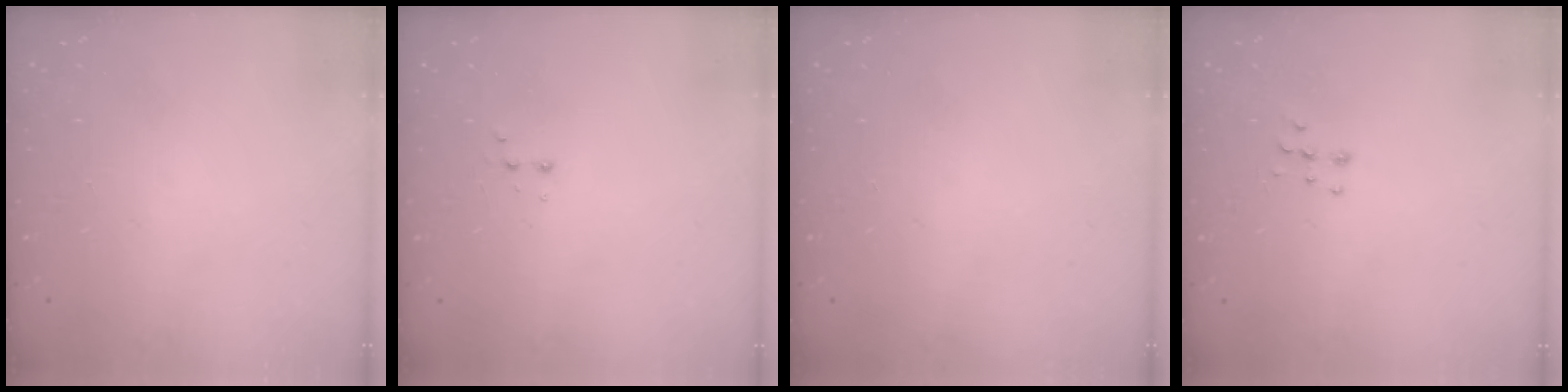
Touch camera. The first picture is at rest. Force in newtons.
{"total": 2.5, "press": 2.4, "slide": 0.8}
{"total": 0.0}
{"total": 6.2, "press": 6.1, "slide": 0.7}